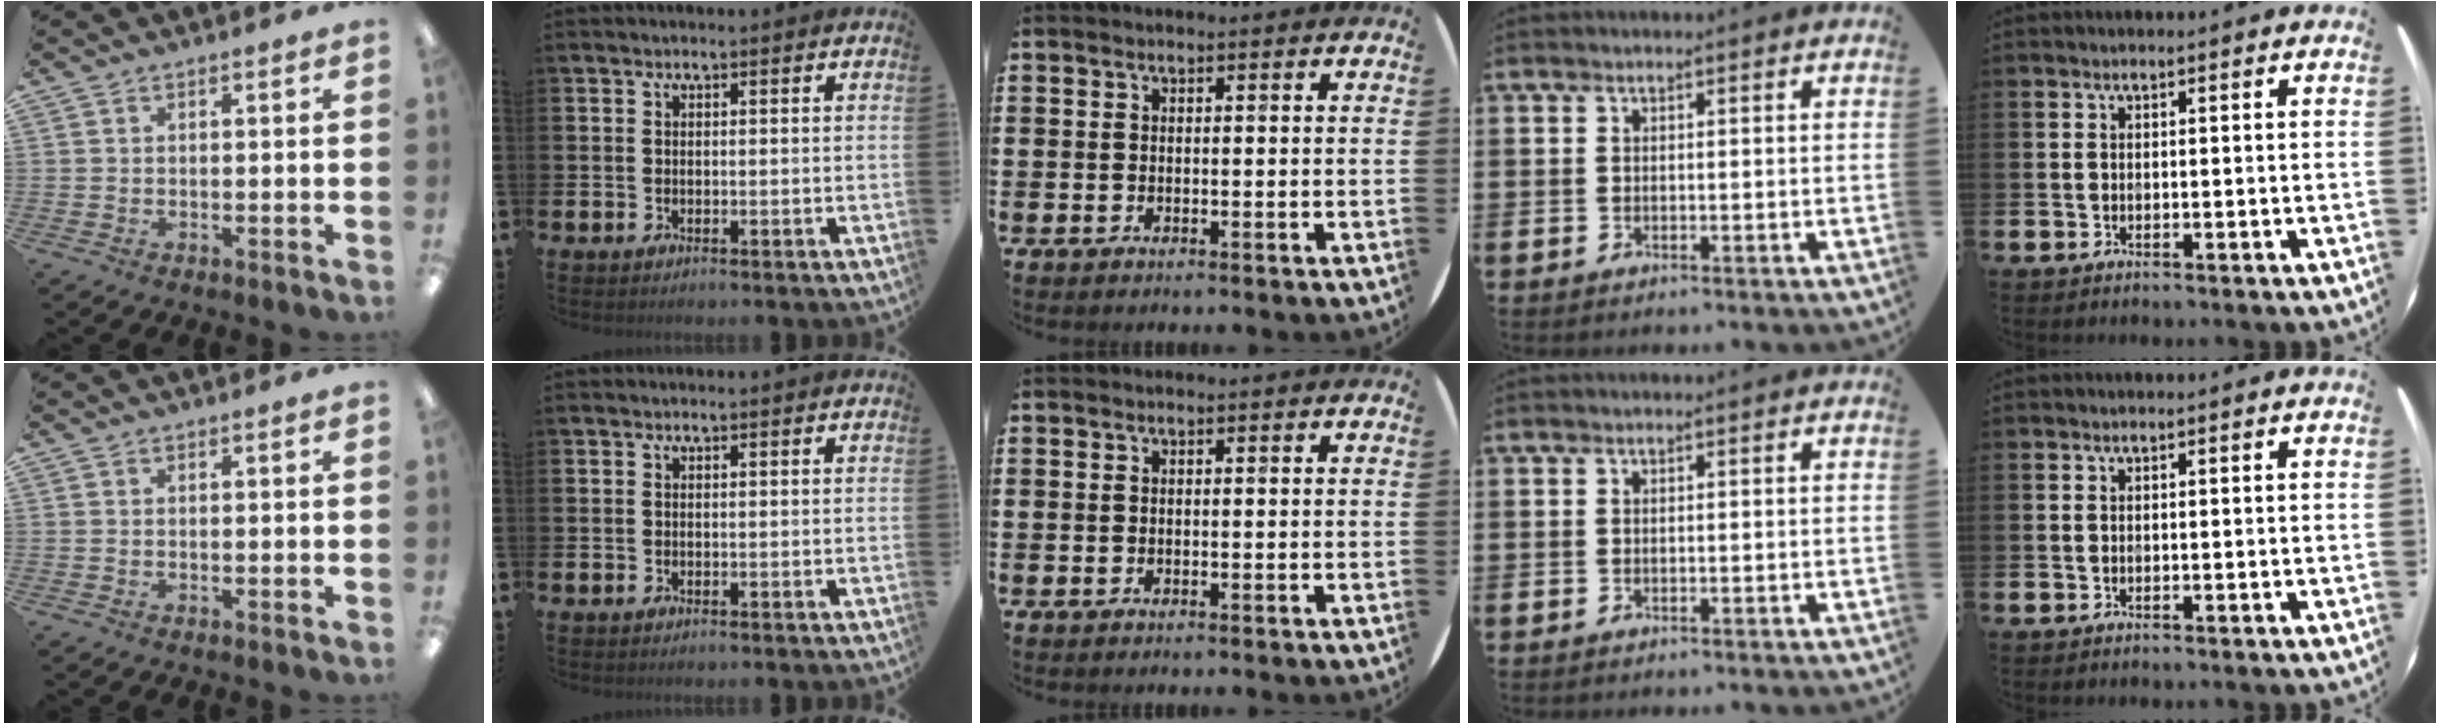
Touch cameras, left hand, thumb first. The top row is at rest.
{}